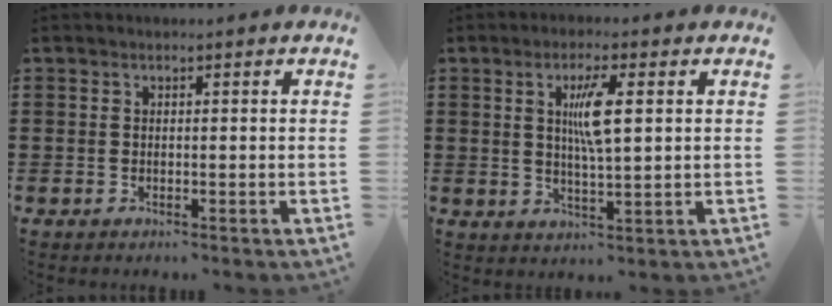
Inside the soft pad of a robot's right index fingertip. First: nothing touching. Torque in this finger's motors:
{"motor_torque": [0.41, -0.01, 0.27, 0.14]}